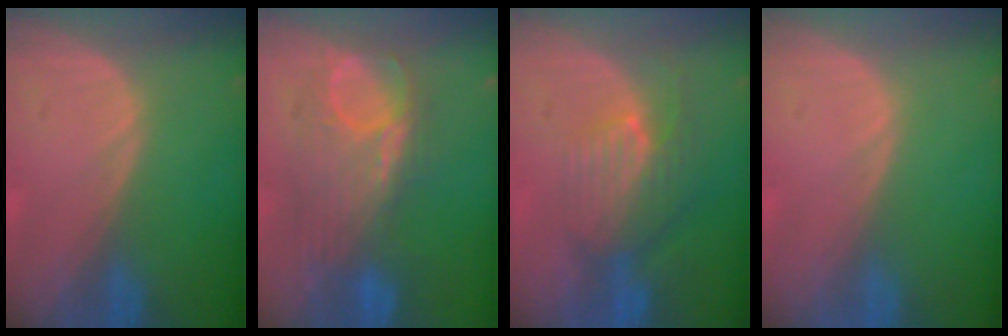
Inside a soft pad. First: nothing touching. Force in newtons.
{"total": 8.7, "press": 8.7, "slide": 0.8}
{"total": 8.1, "press": 7.2, "slide": 3.6}
{"total": 0.0}